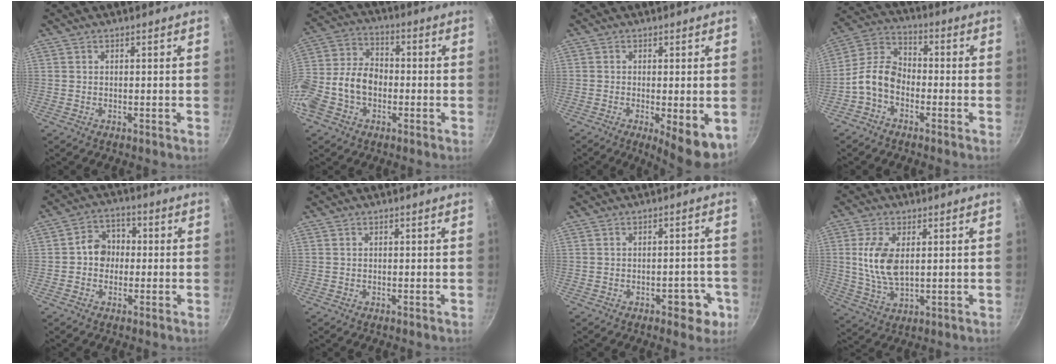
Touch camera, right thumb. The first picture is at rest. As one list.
[{"total": 14.4, "force": [-3.5, 10.3, 9.5], "torque": [-0.172, 0.049, -0.074]}, {"total": 8.6, "force": [-2.1, 2.6, 7.9], "torque": [-0.096, -0.010, -0.020]}, {"total": 7.7, "force": [-3.1, 5.2, 4.8], "torque": [-0.087, 0.043, -0.077]}, {"total": 6.2, "force": [-0.4, 5.2, 3.3], "torque": [-0.013, 0.018, -0.017]}, {"total": 0.0}, {"total": 5.7, "force": [-2.5, 3.1, 4.1], "torque": [-0.025, 0.022, -0.026]}, {"total": 9.3, "force": [1.4, 5.0, 7.8], "torque": [-0.154, -0.007, 0.030]}]